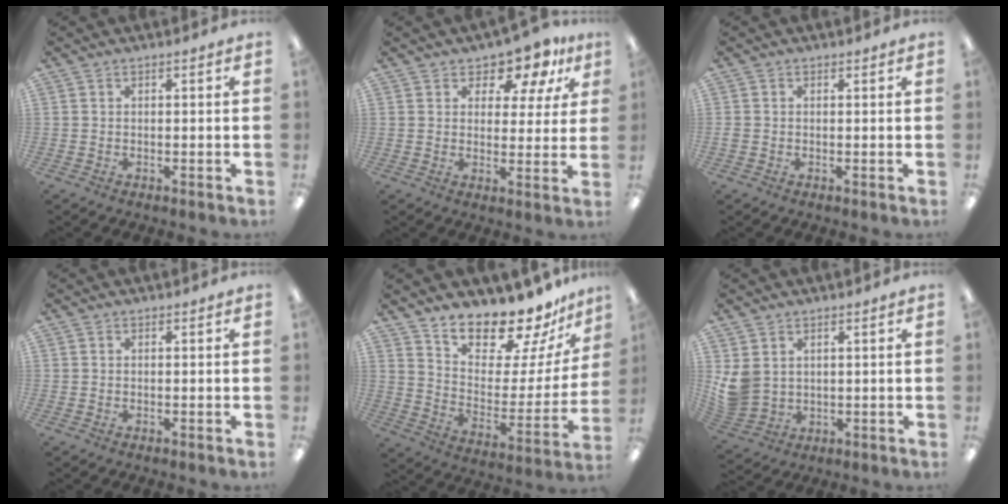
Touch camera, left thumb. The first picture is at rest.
{"total": 8.0, "force": [6.1, 4.1, 2.9], "torque": [-0.041, -0.042, 0.108]}
{"total": 0.9, "force": [0.0, 0.8, 0.4], "torque": [-0.008, 0.004, -0.002]}
{"total": 0.0}
{"total": 16.0, "force": [14.7, 4.7, 4.4], "torque": [-0.080, -0.136, 0.260]}
{"total": 6.3, "force": [2.3, 5.3, 2.4], "torque": [-0.061, -0.007, 0.047]}